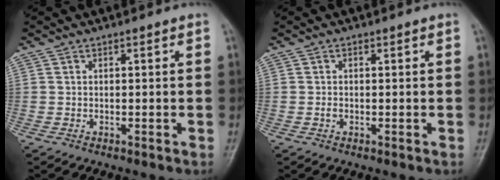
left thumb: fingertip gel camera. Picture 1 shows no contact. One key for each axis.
{"total": 0.8, "fx": -0.1, "fy": 0.6, "fz": 0.5, "tx": -0.005, "ty": 0.001, "tz": -0.003}